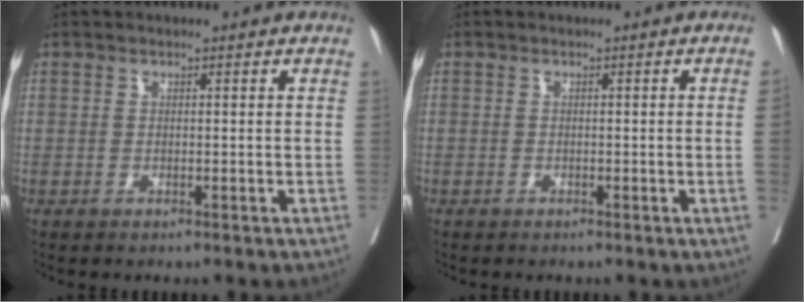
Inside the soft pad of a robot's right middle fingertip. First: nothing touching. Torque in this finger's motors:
{"motor_torque": [1.07, -1.07, -0.82, -0.21]}